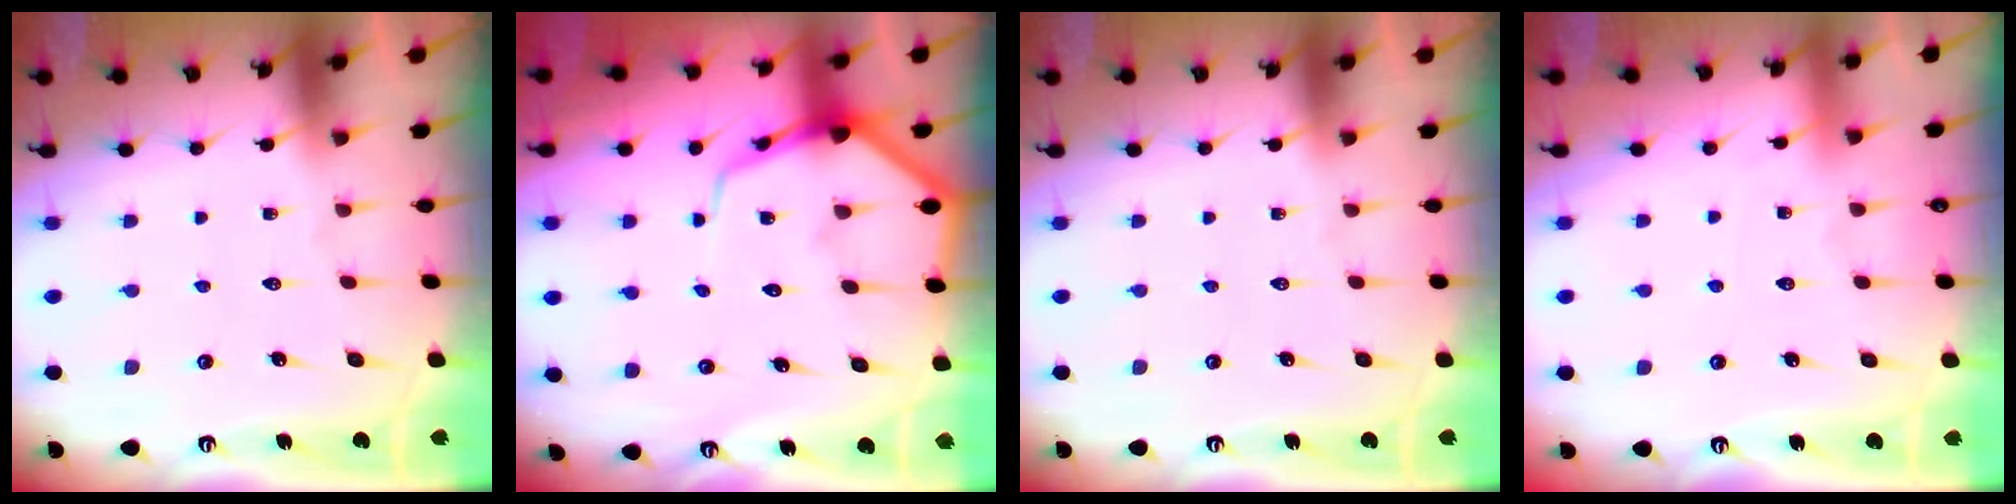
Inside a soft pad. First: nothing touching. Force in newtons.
{"total": 8.5, "press": 8.4, "slide": 0.9}
{"total": 0.0}
{"total": 1.8, "press": 1.8, "slide": 0.3}